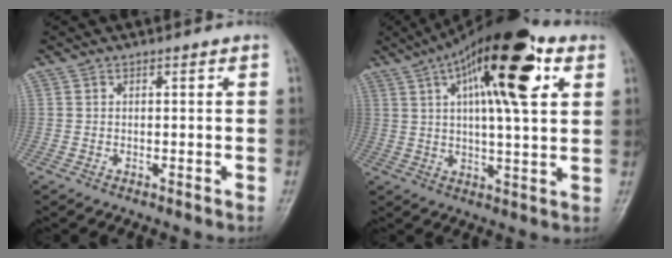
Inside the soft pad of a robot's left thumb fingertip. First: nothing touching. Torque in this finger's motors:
{"motor_torque": [2.43, 1.70, 2.34, -0.43, 0.51]}